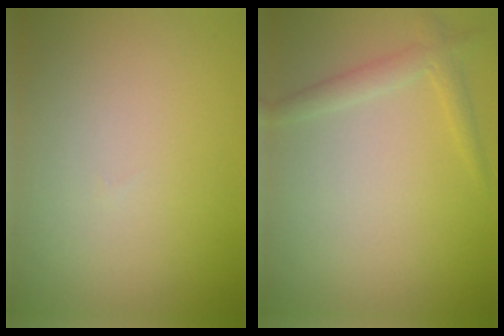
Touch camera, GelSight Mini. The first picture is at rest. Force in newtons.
{"total": 1.8, "press": 1.8, "slide": 0.0}